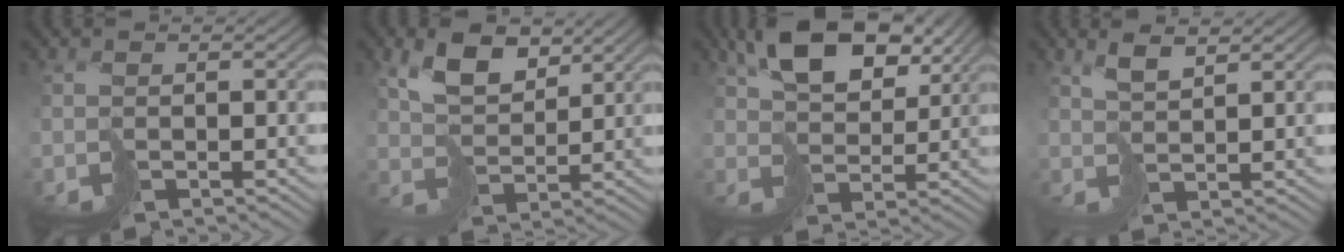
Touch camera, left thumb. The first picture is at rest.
{"total": 6.7, "force": [3.8, 3.6, 4.2], "torque": [-0.091, 0.000, 0.071]}
{"total": 9.8, "force": [5.2, 5.4, 6.4], "torque": [-0.127, 0.009, 0.099]}
{"total": 3.0, "force": [2.1, 0.7, 2.0], "torque": [-0.048, 0.002, 0.044]}